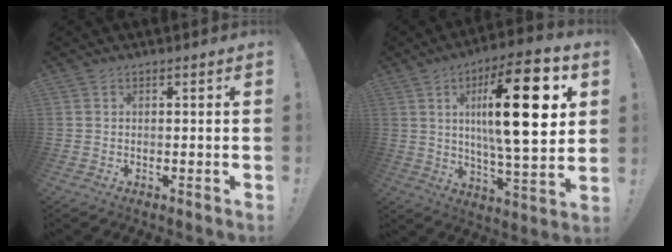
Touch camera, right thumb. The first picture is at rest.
{"total": 23.8, "force": [5.9, 6.5, 22.1], "torque": [-0.351, -0.016, 0.075]}